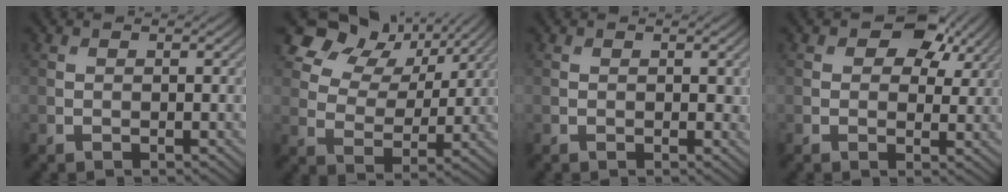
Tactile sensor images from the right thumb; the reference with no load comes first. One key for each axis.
{"total": 11.6, "fx": 7.3, "fy": 7.1, "fz": 5.6, "tx": -0.126, "ty": -0.002, "tz": 0.129}
{"total": 0.9, "fx": 0.1, "fy": 0.6, "fz": 0.6, "tx": -0.006, "ty": -0.005, "tz": 0.003}
{"total": 7.2, "fx": 3.6, "fy": 4.4, "fz": 4.4, "tx": -0.057, "ty": -0.001, "tz": 0.049}